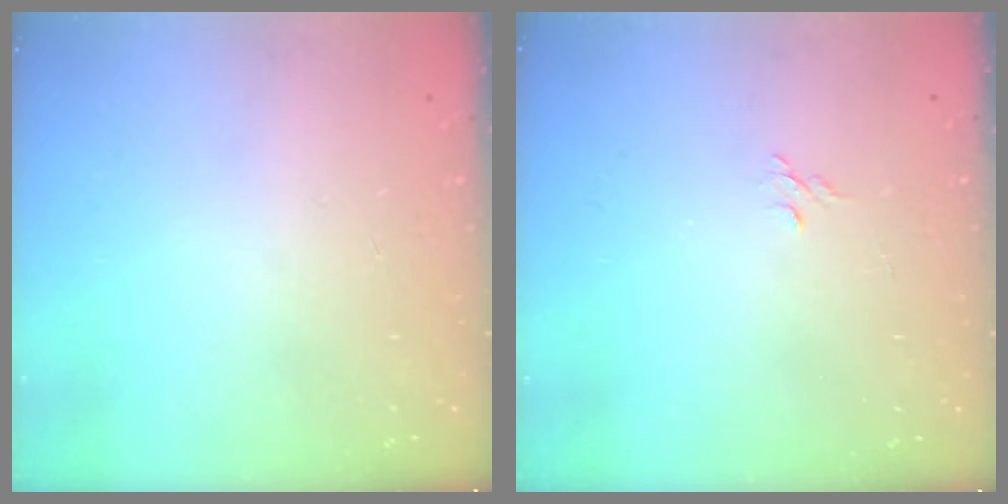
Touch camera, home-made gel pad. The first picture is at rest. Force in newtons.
{"total": 4.3, "press": 4.3, "slide": 0.4}